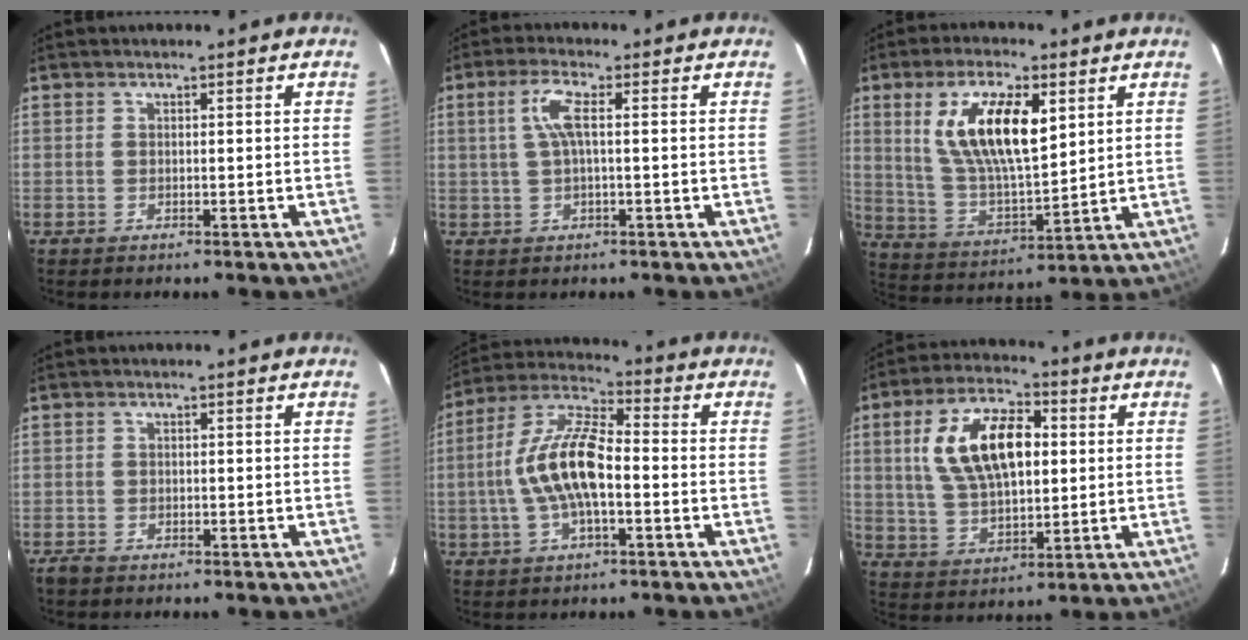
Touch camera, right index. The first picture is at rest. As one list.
[{"total": 4.6, "force": [0.6, 0.6, 4.5], "torque": [-0.092, 0.006, 0.014]}, {"total": 15.1, "force": [5.5, 5.7, 12.8], "torque": [-0.243, 0.005, 0.112]}, {"total": 1.4, "force": [-1.1, 0.8, 0.4], "torque": [-0.010, -0.003, -0.022]}, {"total": 13.0, "force": [-2.0, 4.8, 12.0], "torque": [-0.245, 0.011, -0.040]}, {"total": 15.3, "force": [3.2, 7.8, 12.8], "torque": [-0.241, 0.019, 0.062]}]